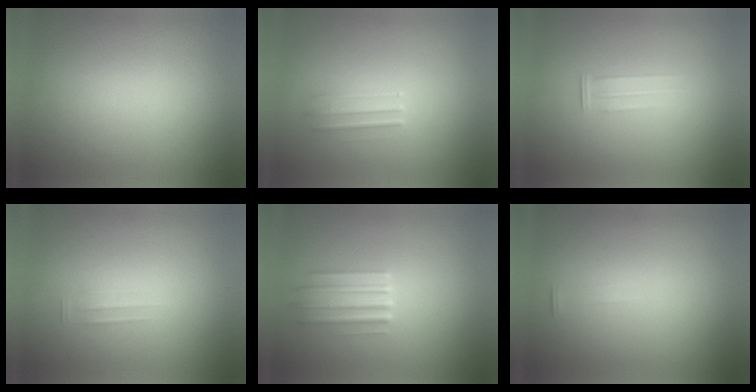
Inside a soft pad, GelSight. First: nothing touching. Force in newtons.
{"total": 2.7}
{"total": 1.3}
{"total": 1.6}
{"total": 2.5}
{"total": 1.3}